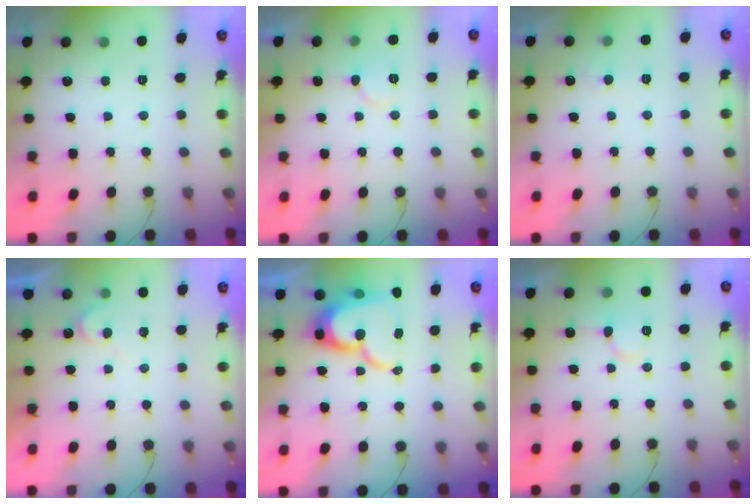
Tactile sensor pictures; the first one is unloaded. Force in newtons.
{"total": 6.0, "press": 6.0, "slide": 0.3}
{"total": 4.8, "press": 4.8, "slide": 0.4}
{"total": 6.4, "press": 6.3, "slide": 0.6}
{"total": 17.2, "press": 17.2, "slide": 1.8}
{"total": 8.5, "press": 8.5, "slide": 1.1}